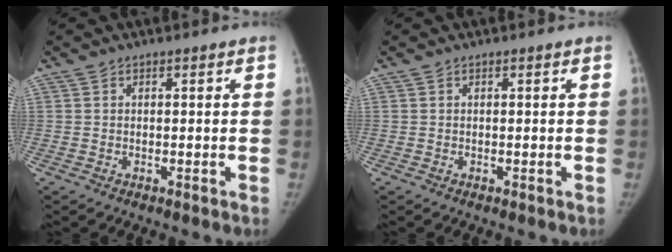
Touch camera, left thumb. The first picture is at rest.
{"total": 0.0}